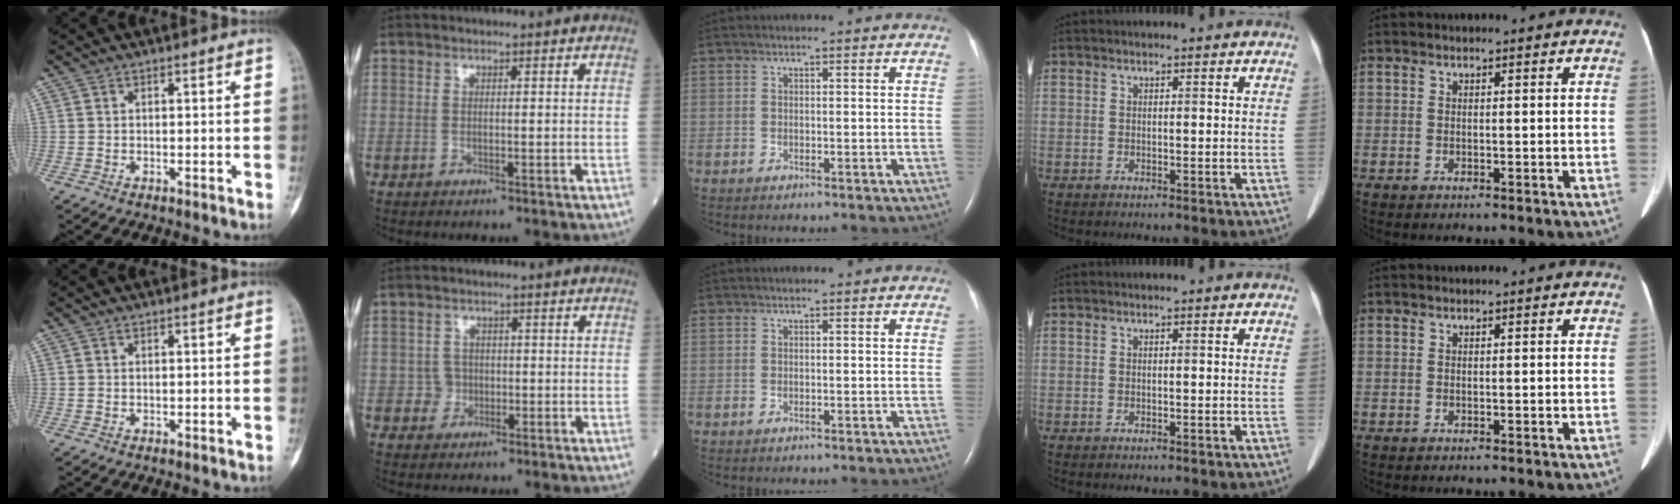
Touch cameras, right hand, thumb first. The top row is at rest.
{"index": {"total": 2.2, "force": [-0.4, 2.2, -0.1], "torque": [0.008, 0.011, -0.005]}}